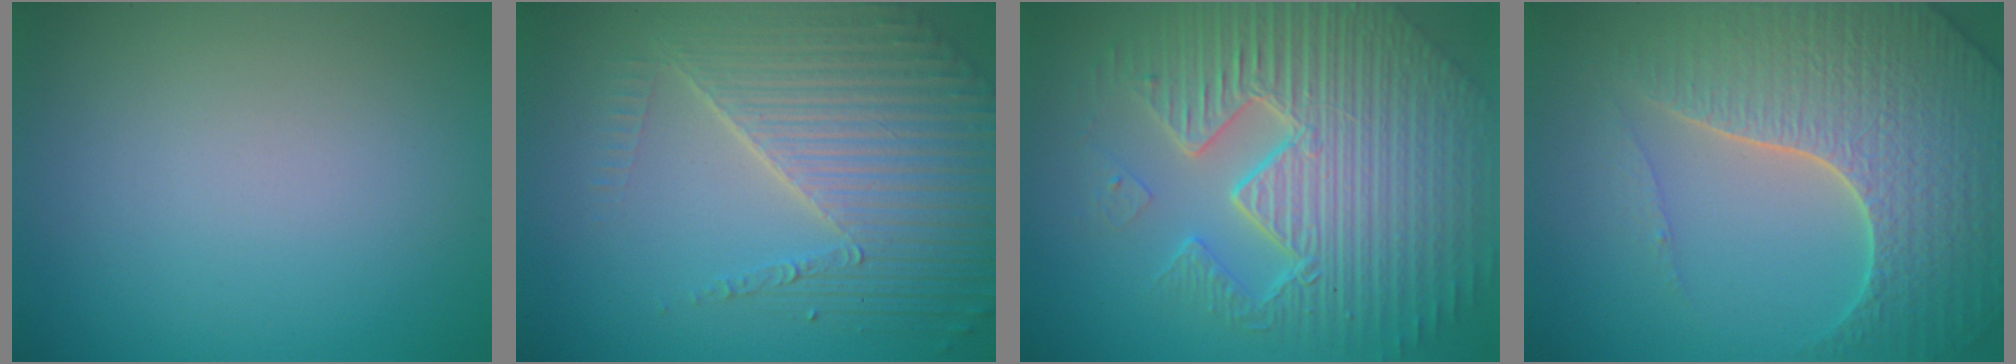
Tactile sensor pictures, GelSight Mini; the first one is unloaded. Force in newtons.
{"total": 7.2, "press": 5.2, "slide": 5.0}
{"total": 10.9, "press": 7.1, "slide": 8.4}
{"total": 7.0, "press": 6.8, "slide": 1.8}